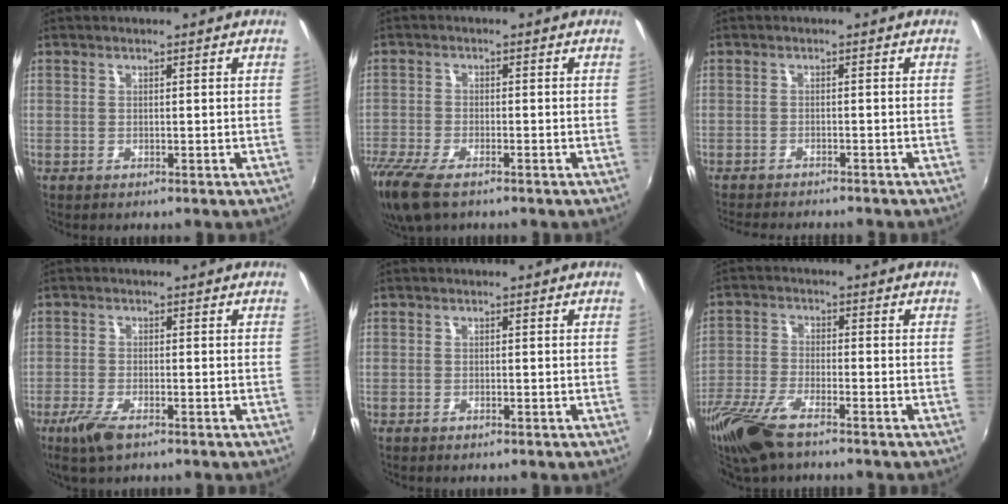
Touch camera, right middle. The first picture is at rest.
{"total": 11.7, "force": [-8.4, 4.3, 6.9], "torque": [-0.172, -0.052, -0.157]}
{"total": 7.4, "force": [-6.8, 0.9, 2.8], "torque": [-0.065, -0.018, -0.104]}
{"total": 5.5, "force": [-3.6, 1.7, 3.8], "torque": [-0.097, -0.016, -0.070]}
{"total": 0.7, "force": [-0.5, 0.5, 0.0], "torque": [-0.002, -0.002, -0.011]}
{"total": 10.8, "force": [-7.8, 2.9, 6.9], "torque": [-0.165, -0.030, -0.159]}